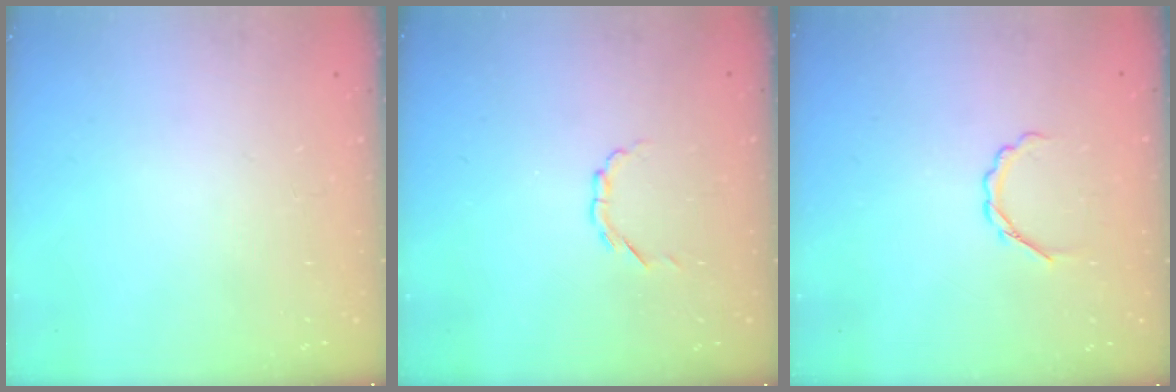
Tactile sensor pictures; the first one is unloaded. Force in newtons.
{"total": 2.6, "press": 2.5, "slide": 0.9}
{"total": 3.0, "press": 2.8, "slide": 0.9}